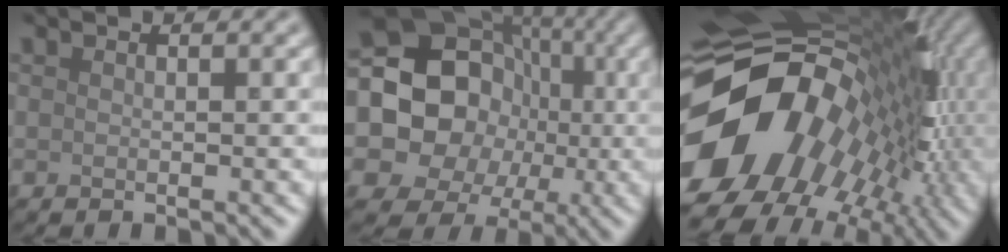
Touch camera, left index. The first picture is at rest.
{"total": 15.5, "force": [-0.5, 13.9, 6.8], "torque": [-0.121, 0.030, -0.042]}
{"total": 17.9, "force": [-2.8, 12.9, 12.1], "torque": [-0.220, -0.017, -0.040]}